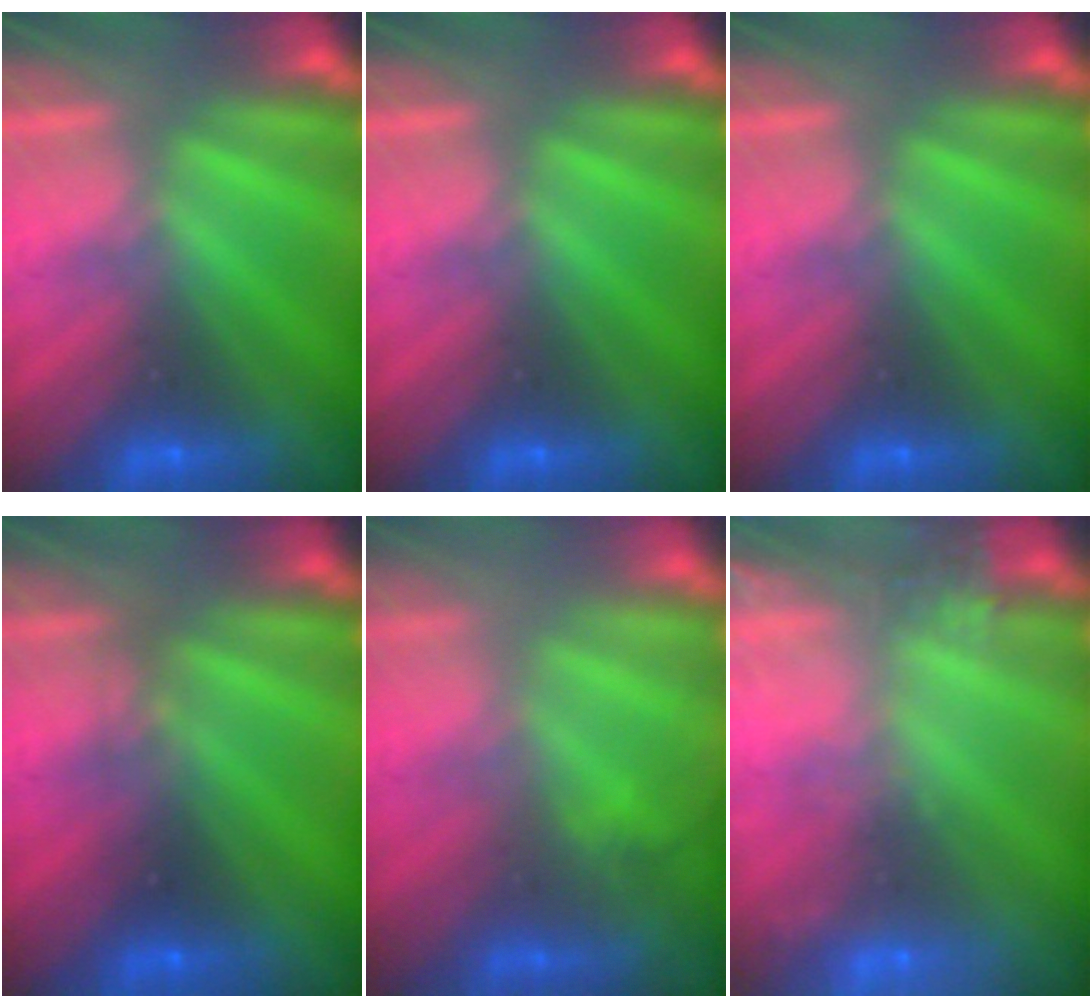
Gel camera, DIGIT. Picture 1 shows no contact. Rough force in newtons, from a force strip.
{"total": 0.0}
{"total": 0.0}
{"total": 2.3}
{"total": 2.9}
{"total": 7.1}